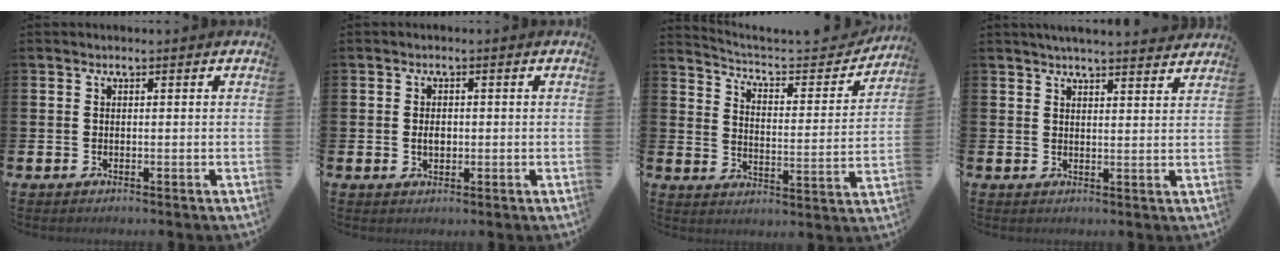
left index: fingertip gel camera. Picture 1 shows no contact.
{"total": 1.9, "force": [0.0, 1.3, 1.5], "torque": [-0.010, -0.001, -0.006]}
{"total": 5.3, "force": [4.9, 0.9, 1.5], "torque": [-0.051, -0.042, 0.076]}
{"total": 4.1, "force": [4.0, -0.1, 0.7], "torque": [-0.023, -0.017, 0.073]}